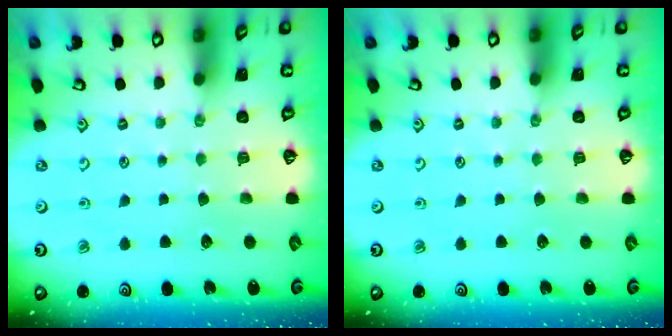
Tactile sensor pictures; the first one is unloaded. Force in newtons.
{"total": 0.0}